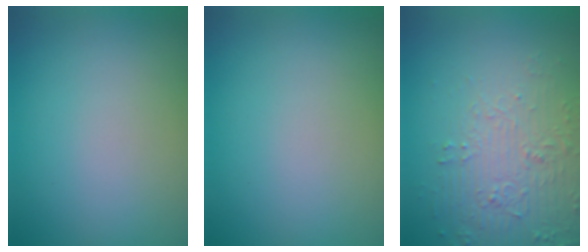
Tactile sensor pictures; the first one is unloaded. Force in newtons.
{"total": 0.0}
{"total": 4.5, "press": 3.9, "slide": 2.2}